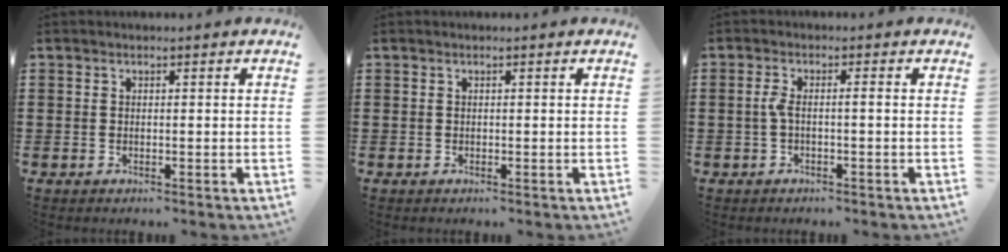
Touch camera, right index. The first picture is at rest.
{"total": 0.0}
{"total": 2.3, "force": [-0.5, 0.2, 2.3], "torque": [-0.060, -0.005, -0.015]}